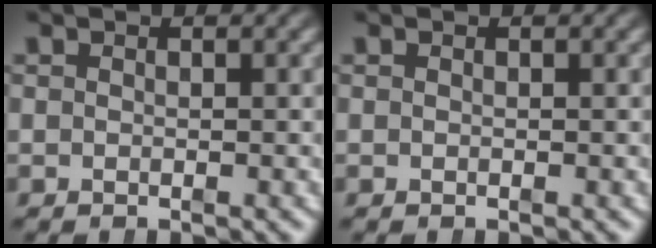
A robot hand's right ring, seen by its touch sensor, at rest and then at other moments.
{"total": 0.0}